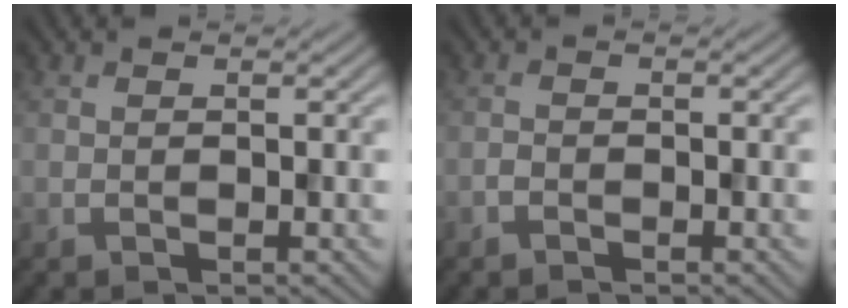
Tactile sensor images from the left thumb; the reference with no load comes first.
{"total": 1.0, "force": [-0.8, 0.4, 0.4], "torque": [-0.007, 0.003, -0.017]}